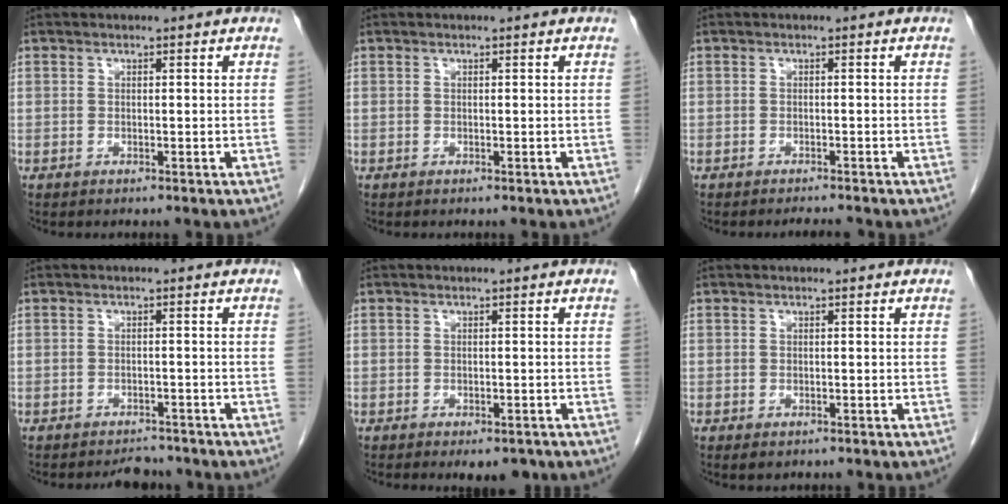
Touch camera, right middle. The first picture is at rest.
{"total": 0.0}
{"total": 1.6, "force": [-1.5, -0.3, 0.3], "torque": [-0.009, -0.008, -0.018]}
{"total": 2.9, "force": [-2.7, 0.9, 0.1], "torque": [-0.009, -0.004, -0.038]}
{"total": 3.6, "force": [-2.5, 1.6, 2.1], "torque": [-0.022, -0.006, -0.026]}
{"total": 1.0, "force": [-0.6, 0.6, 0.5], "torque": [-0.007, 0.000, -0.002]}